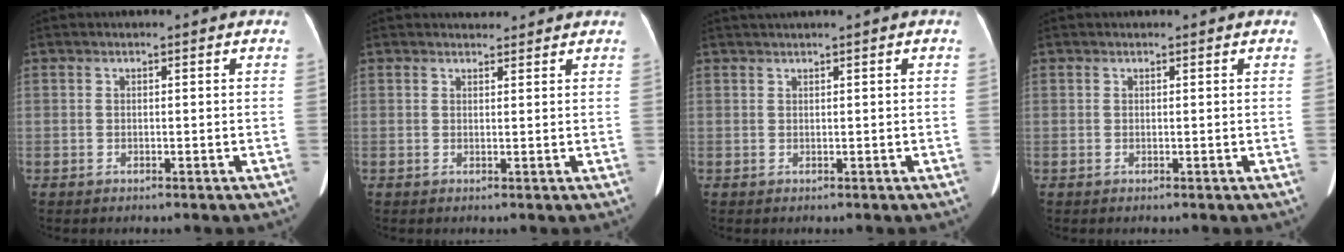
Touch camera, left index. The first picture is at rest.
{"total": 2.0, "force": [1.9, 0.5, 0.1], "torque": [-0.007, 0.011, 0.029]}
{"total": 1.0, "force": [0.6, -0.3, 0.7], "torque": [-0.017, 0.014, 0.020]}
{"total": 0.0}